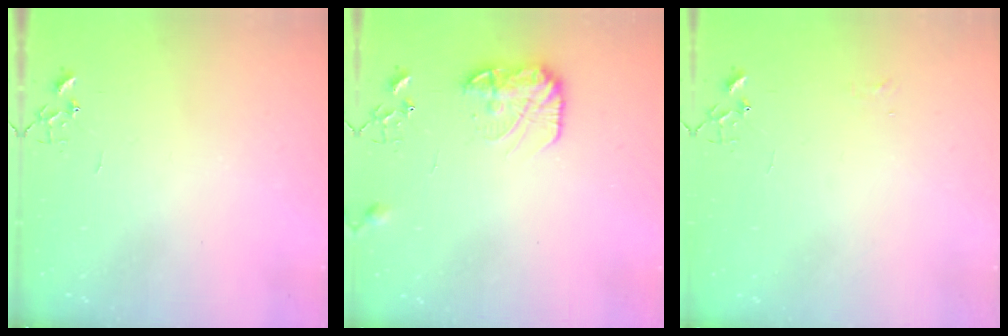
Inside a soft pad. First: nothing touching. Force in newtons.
{"total": 11.5, "press": 11.4, "slide": 0.6}
{"total": 3.8, "press": 3.8, "slide": 0.6}